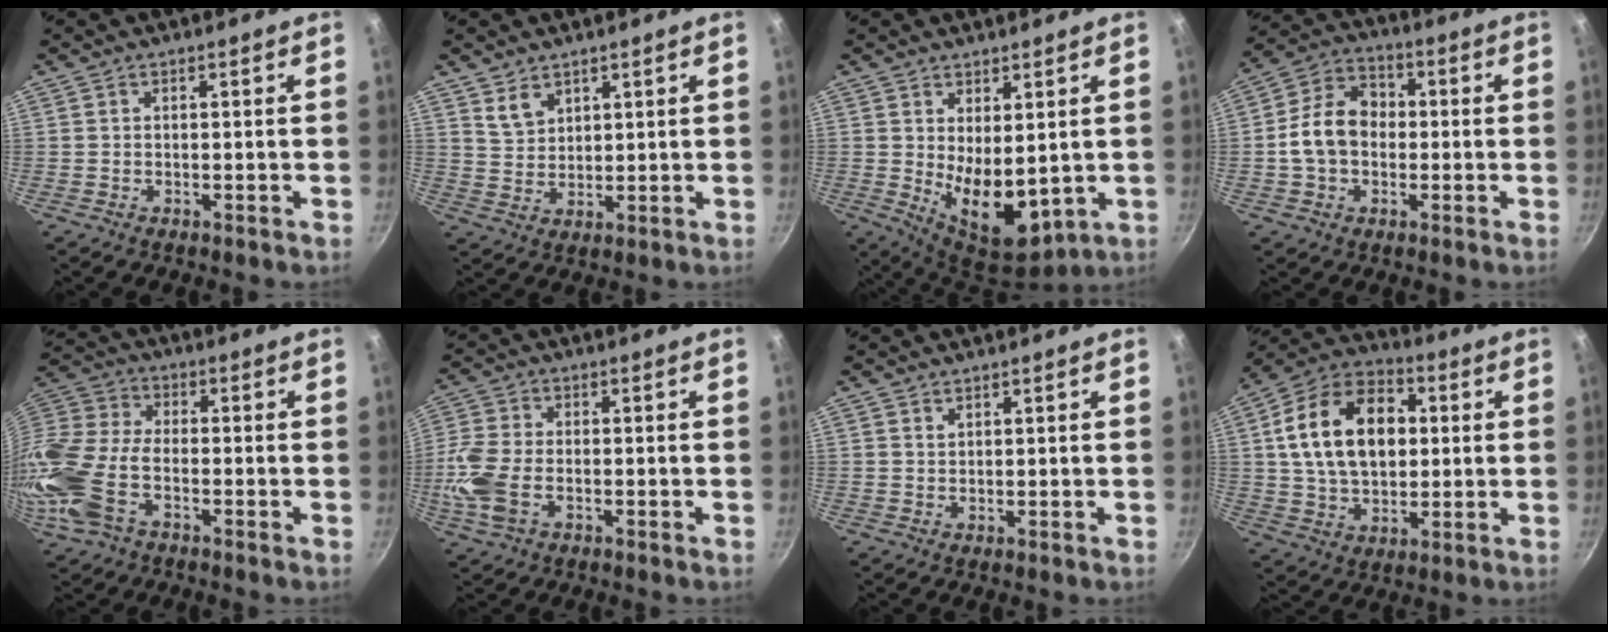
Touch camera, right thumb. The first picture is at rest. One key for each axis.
{"total": 4.3, "fx": 2.9, "fy": 2.7, "fz": 1.7, "tx": -0.020, "ty": -0.015, "tz": 0.062}
{"total": 11.2, "fx": 0.7, "fy": 5.9, "fz": 9.5, "tx": -0.119, "ty": -0.036, "tz": 0.033}
{"total": 10.9, "fx": -0.7, "fy": 8.3, "fz": 7.1, "tx": -0.098, "ty": 0.029, "tz": -0.027}
{"total": 16.2, "fx": -5.5, "fy": 9.0, "fz": 12.2, "tx": -0.276, "ty": 0.020, "tz": -0.129}
{"total": 8.7, "fx": -2.3, "fy": 5.0, "fz": 6.7, "tx": -0.157, "ty": 0.007, "tz": -0.059}
{"total": 0.7, "fx": 0.6, "fy": 0.3, "fz": 0.2, "tx": -0.003, "ty": -0.004, "tz": 0.011}
{"total": 19.6, "fx": 3.2, "fy": 13.2, "fz": 14.2, "tx": -0.215, "ty": 0.017, "tz": 0.044}